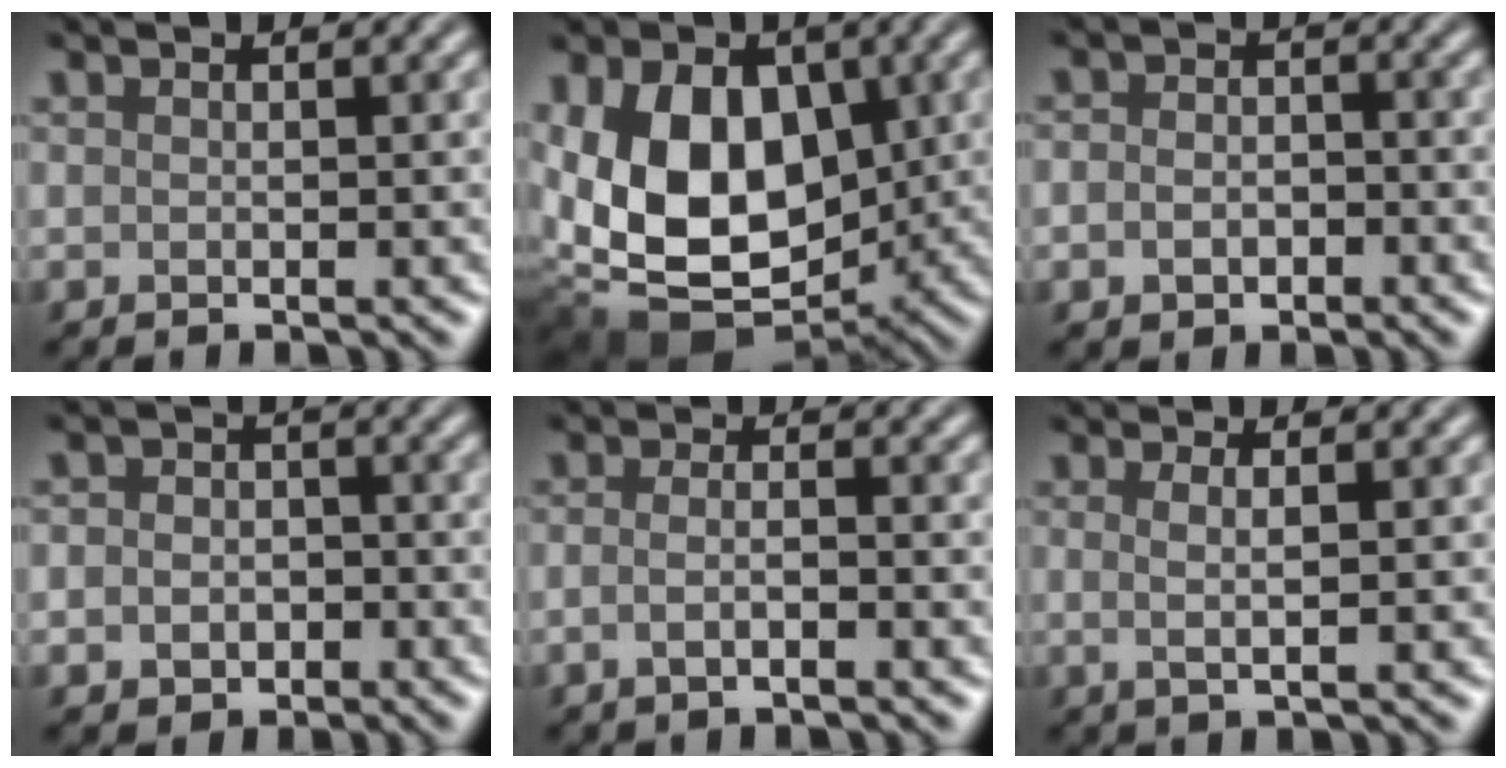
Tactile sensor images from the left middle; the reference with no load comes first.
{"total": 13.3, "force": [0.0, 8.9, 9.9], "torque": [-0.196, -0.011, -0.009]}
{"total": 2.4, "force": [-0.8, 1.8, 1.3], "torque": [-0.011, -0.003, -0.021]}
{"total": 3.5, "force": [-0.8, 3.0, 1.6], "torque": [-0.001, -0.002, -0.029]}
{"total": 2.3, "force": [-0.9, 0.9, 2.0], "torque": [-0.028, -0.002, -0.018]}
{"total": 1.9, "force": [0.3, 0.6, 1.8], "torque": [-0.031, -0.001, 0.000]}